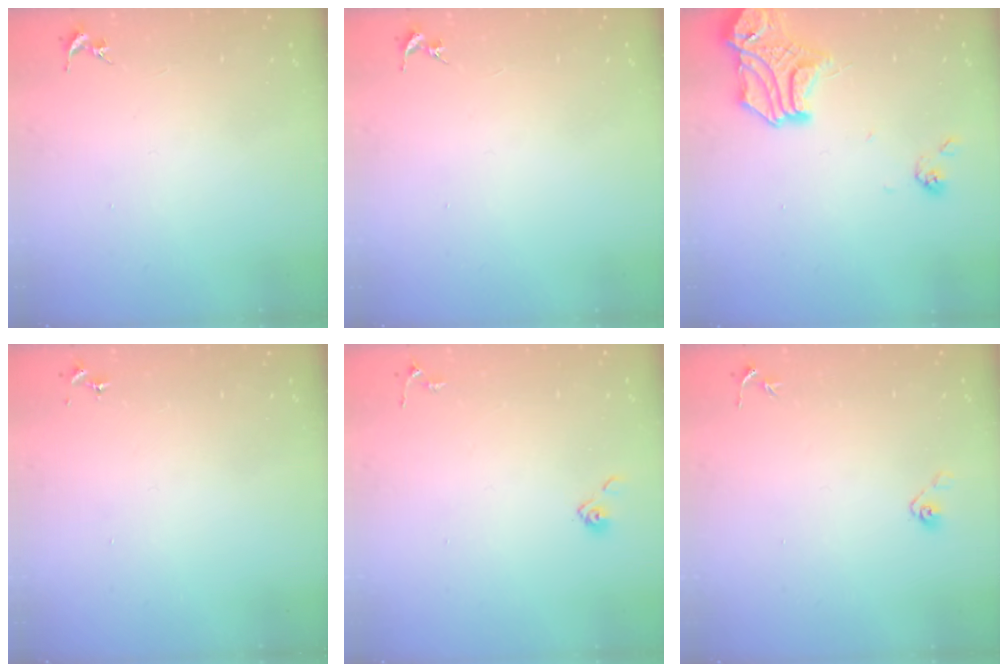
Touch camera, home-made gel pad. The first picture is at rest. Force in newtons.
{"total": 0.0}
{"total": 15.8, "press": 15.8, "slide": 1.5}
{"total": 0.0}
{"total": 3.3, "press": 3.3, "slide": 0.4}
{"total": 4.0, "press": 3.4, "slide": 2.0}